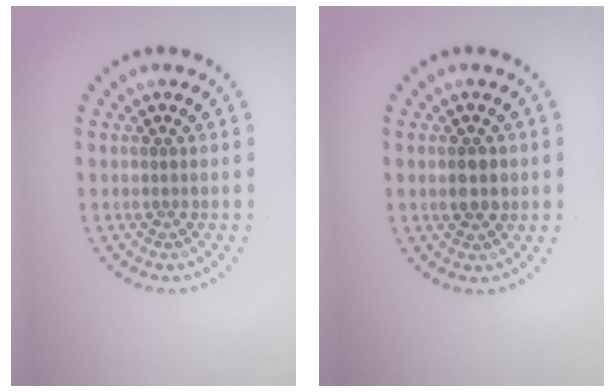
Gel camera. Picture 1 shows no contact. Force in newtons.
{"total": 2.0, "press": 2.0, "slide": 0.1}